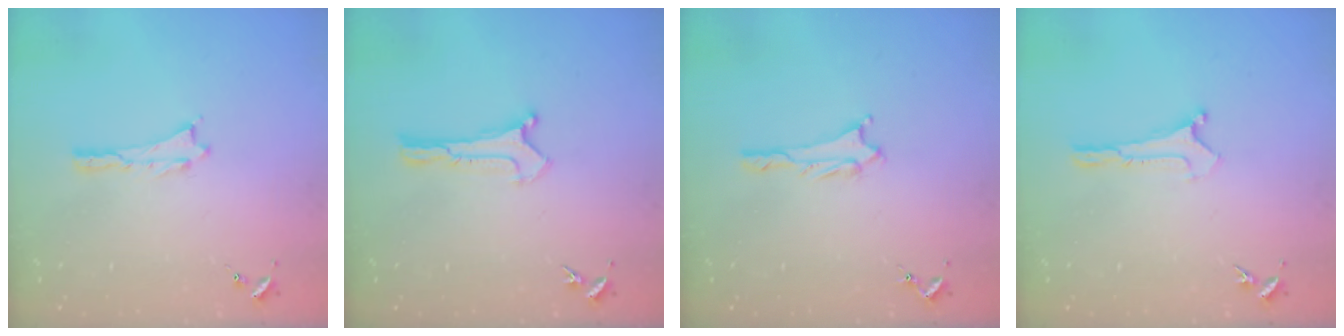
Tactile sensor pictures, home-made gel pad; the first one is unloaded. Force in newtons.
{"total": 0.0}
{"total": 0.8, "press": 0.8, "slide": 0.1}
{"total": 0.0}